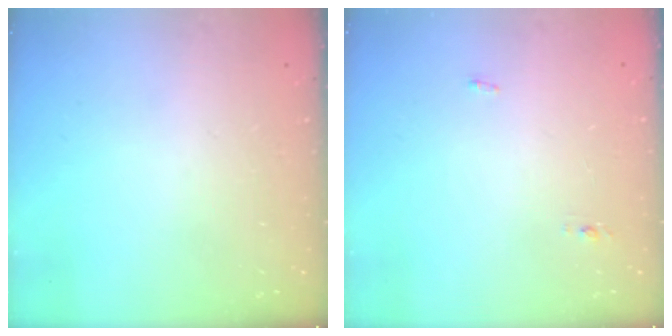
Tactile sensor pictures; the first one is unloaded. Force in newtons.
{"total": 3.2, "press": 3.0, "slide": 1.0}